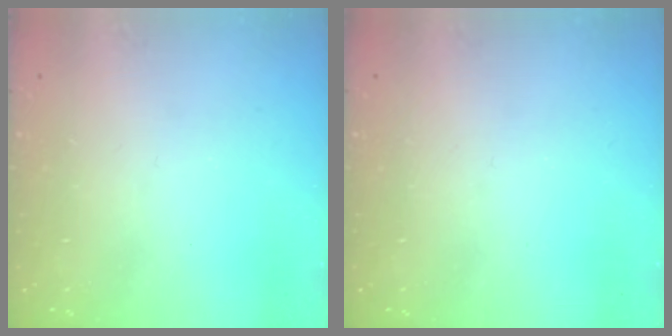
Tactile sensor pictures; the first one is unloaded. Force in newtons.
{"total": 0.0}